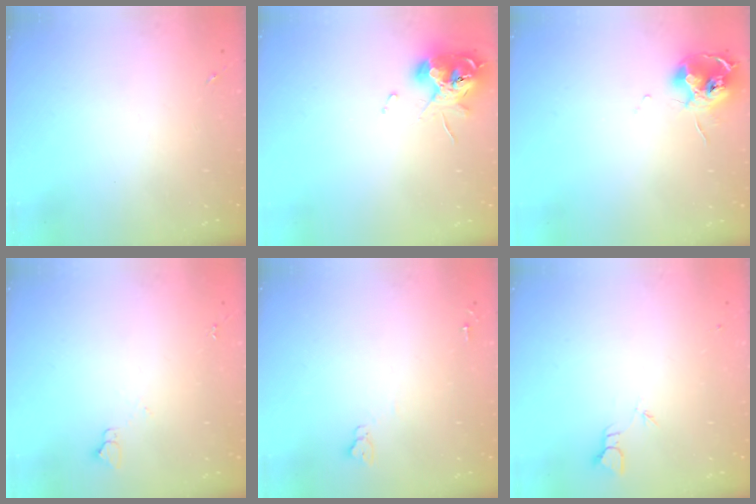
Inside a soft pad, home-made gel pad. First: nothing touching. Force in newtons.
{"total": 11.3, "press": 11.2, "slide": 1.4}
{"total": 12.1, "press": 12.0, "slide": 1.2}
{"total": 3.1, "press": 3.0, "slide": 0.3}
{"total": 3.8, "press": 3.8, "slide": 0.3}
{"total": 1.8, "press": 1.8, "slide": 0.0}